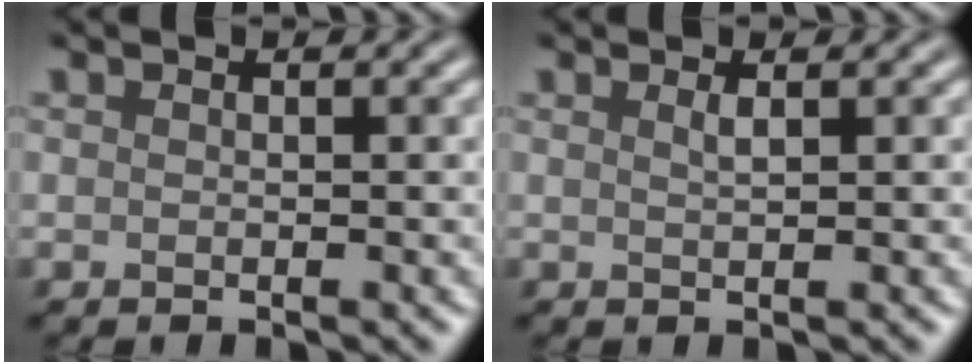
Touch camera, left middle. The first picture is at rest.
{"total": 0.9, "force": [0.5, 0.3, 0.8], "torque": [-0.008, 0.001, 0.006]}